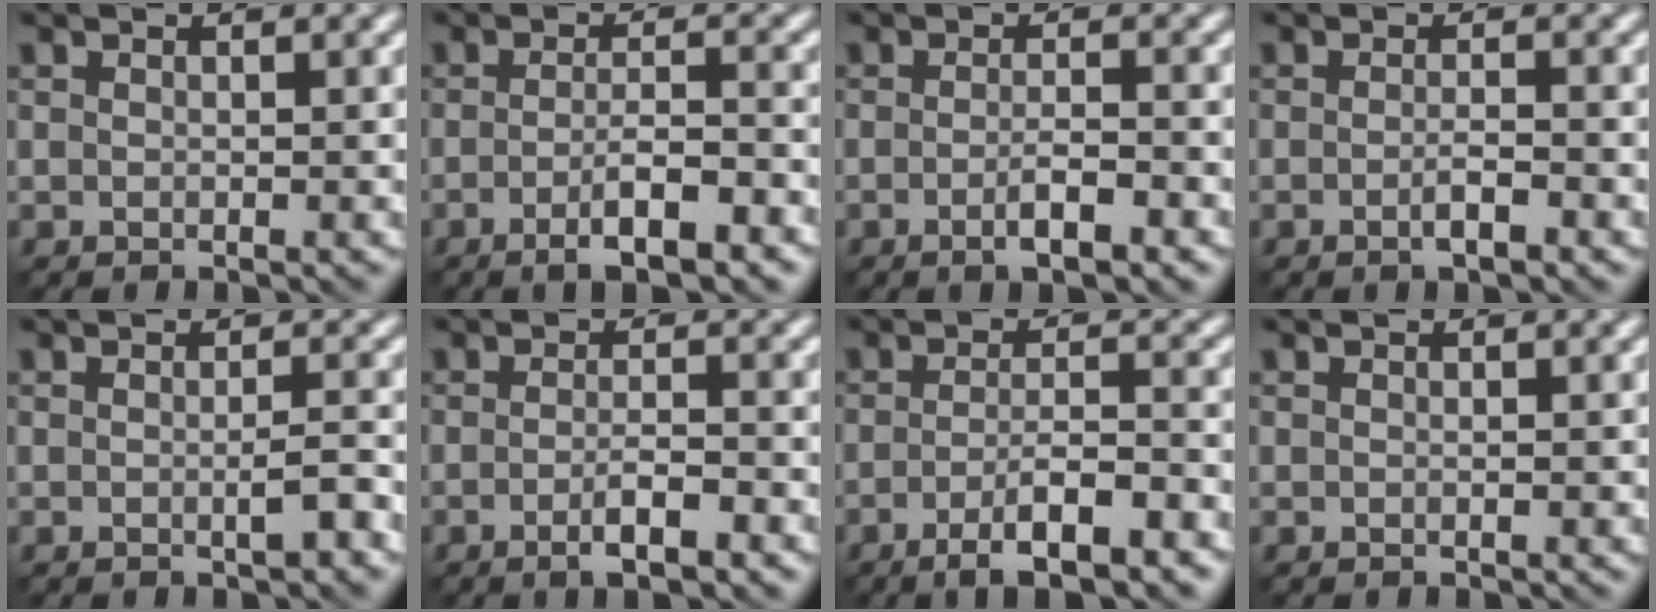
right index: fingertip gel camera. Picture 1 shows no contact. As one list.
[{"total": 4.8, "force": [-2.3, 1.0, 4.1], "torque": [-0.068, 0.001, -0.038]}, {"total": 2.9, "force": [-1.2, 0.7, 2.6], "torque": [-0.042, 0.000, -0.020]}, {"total": 1.9, "force": [-0.7, 0.4, 1.7], "torque": [-0.028, -0.001, -0.015]}, {"total": 1.7, "force": [-0.4, 0.2, 1.6], "torque": [-0.027, -0.001, -0.007]}, {"total": 3.2, "force": [-1.4, 0.8, 2.8], "torque": [-0.046, 0.000, -0.024]}, {"total": 5.8, "force": [-3.1, 1.2, 4.7], "torque": [-0.076, 0.003, -0.051]}, {"total": 0.0}]